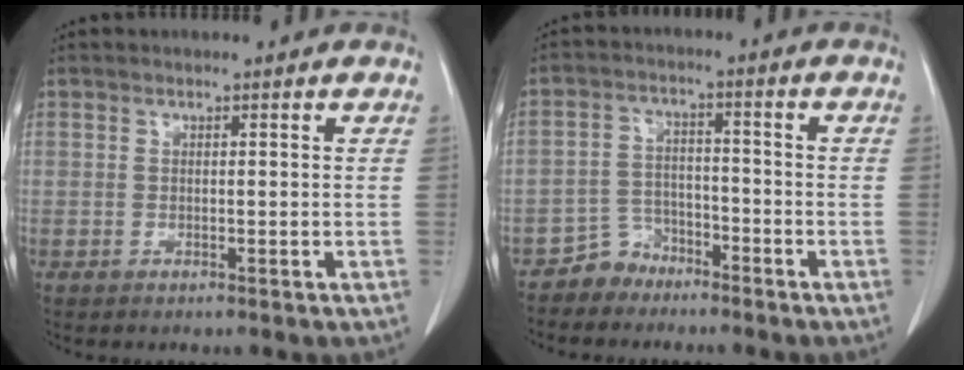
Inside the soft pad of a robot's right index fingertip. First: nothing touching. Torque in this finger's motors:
{"motor_torque": [-1.31, -0.17, -1.05, -0.21]}